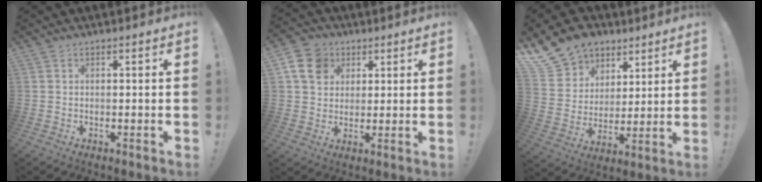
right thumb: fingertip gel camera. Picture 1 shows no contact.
{"total": 11.2, "force": [4.4, 9.2, 4.5], "torque": [-0.070, -0.013, 0.091]}
{"total": 13.8, "force": [9.4, 9.6, 3.4], "torque": [-0.066, -0.063, 0.189]}